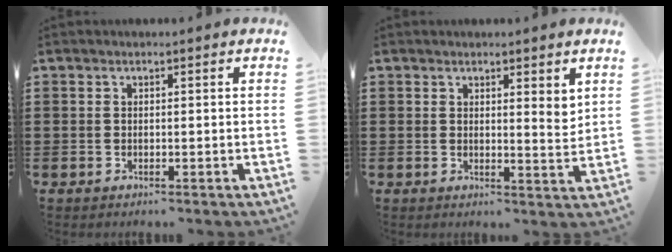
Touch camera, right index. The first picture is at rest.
{"total": 2.6, "force": [1.9, 0.6, 1.6], "torque": [-0.028, 0.000, 0.033]}